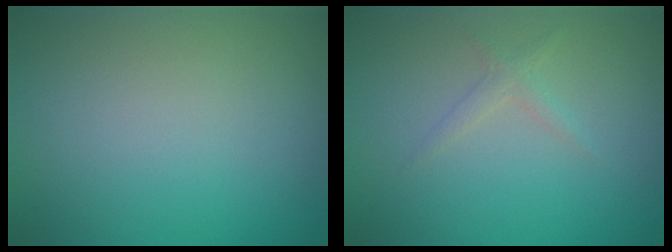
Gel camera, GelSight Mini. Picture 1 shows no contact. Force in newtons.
{"total": 1.1, "press": 1.1, "slide": 0.0}